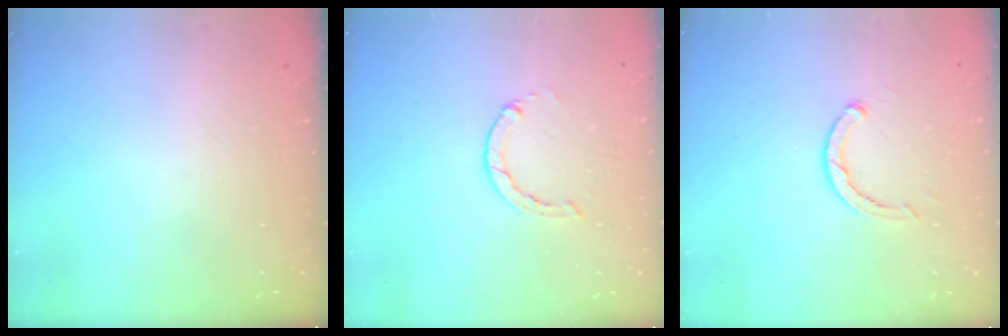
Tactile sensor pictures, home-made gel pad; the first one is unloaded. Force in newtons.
{"total": 1.3, "press": 1.3, "slide": 0.3}
{"total": 3.5, "press": 3.4, "slide": 0.6}